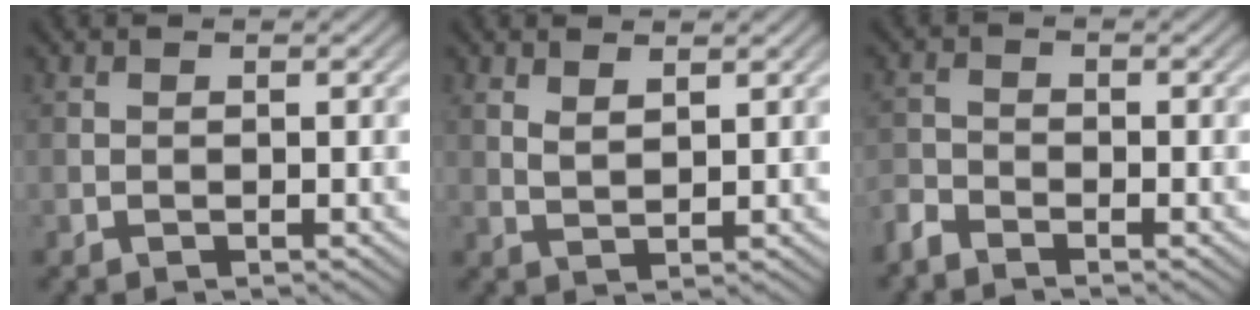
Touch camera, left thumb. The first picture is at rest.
{"total": 2.1, "force": [1.6, 0.5, 1.2], "torque": [-0.027, -0.003, 0.037]}
{"total": 2.4, "force": [-2.3, 0.6, 0.8], "torque": [-0.019, -0.007, -0.059]}